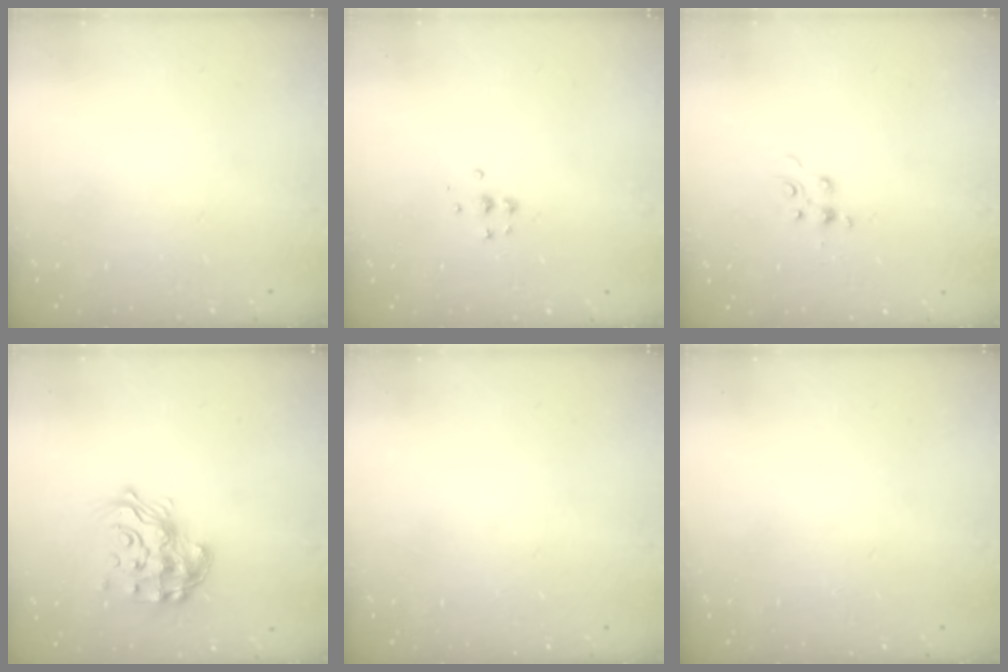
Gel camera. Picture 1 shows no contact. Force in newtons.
{"total": 4.8, "press": 4.7, "slide": 0.4}
{"total": 4.5, "press": 4.2, "slide": 1.4}
{"total": 16.9, "press": 16.9, "slide": 1.1}
{"total": 0.0}
{"total": 0.0}